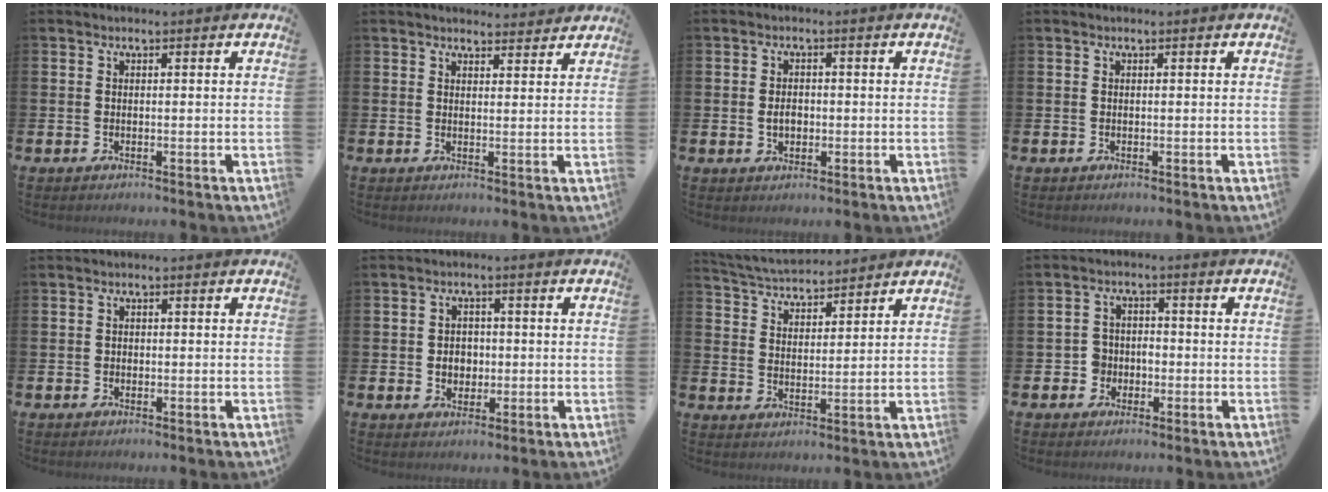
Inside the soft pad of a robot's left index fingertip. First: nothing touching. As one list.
[{"total": 2.8, "force": [2.8, 0.5, 0.1], "torque": [0.008, -0.018, 0.047]}, {"total": 2.2, "force": [-0.2, 1.6, 1.5], "torque": [-0.008, -0.003, -0.012]}, {"total": 0.0}, {"total": 0.5, "force": [-0.2, 0.5, 0.1], "torque": [-0.004, 0.005, -0.005]}, {"total": 2.9, "force": [-0.3, 2.5, 1.3], "torque": [-0.010, 0.000, -0.015]}, {"total": 4.7, "force": [4.6, 0.9, 0.4], "torque": [-0.026, -0.028, 0.081]}, {"total": 3.1, "force": [-1.4, 2.7, 0.4], "torque": [-0.010, 0.005, -0.034]}]